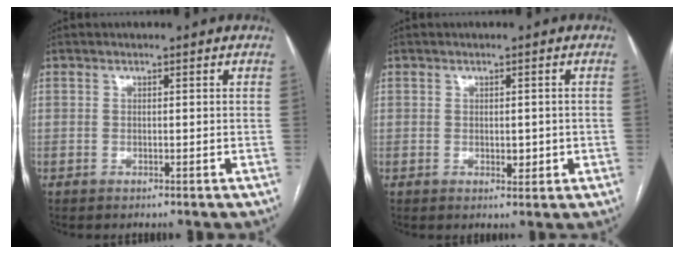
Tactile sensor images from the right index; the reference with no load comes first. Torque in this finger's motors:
{"motor_torque": [-0.12, 0.33, -0.01, 0.01]}